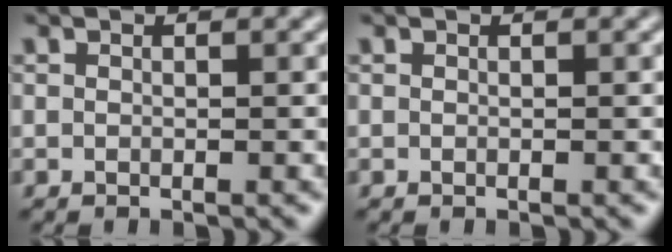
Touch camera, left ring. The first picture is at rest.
{"total": 0.0}